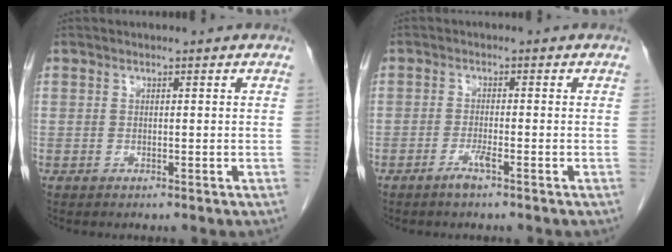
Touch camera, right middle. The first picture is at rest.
{"total": 2.1, "force": [-1.5, -0.1, 1.6], "torque": [-0.034, -0.002, -0.029]}